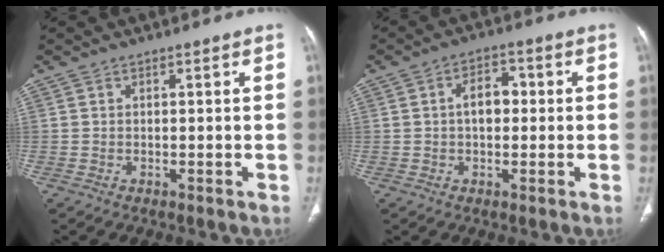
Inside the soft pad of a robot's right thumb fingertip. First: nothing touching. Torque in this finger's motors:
{"motor_torque": [0.54, 1.17, 0.87, -0.04, 0.13]}